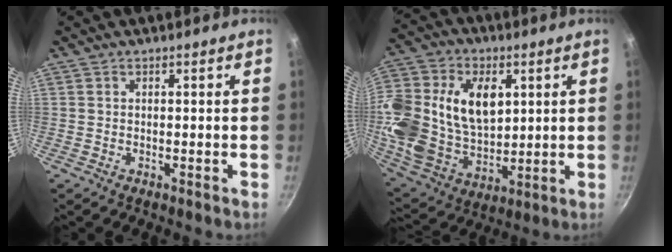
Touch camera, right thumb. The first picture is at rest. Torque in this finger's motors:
{"motor_torque": [1.97, 3.04, 1.01, -0.31, 0.25]}